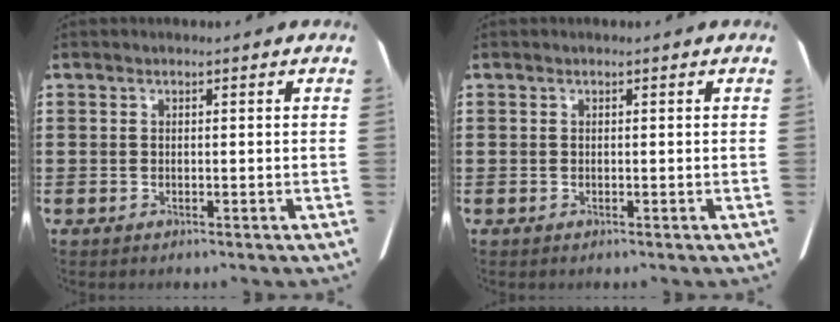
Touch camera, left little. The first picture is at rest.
{"total": 0.0}